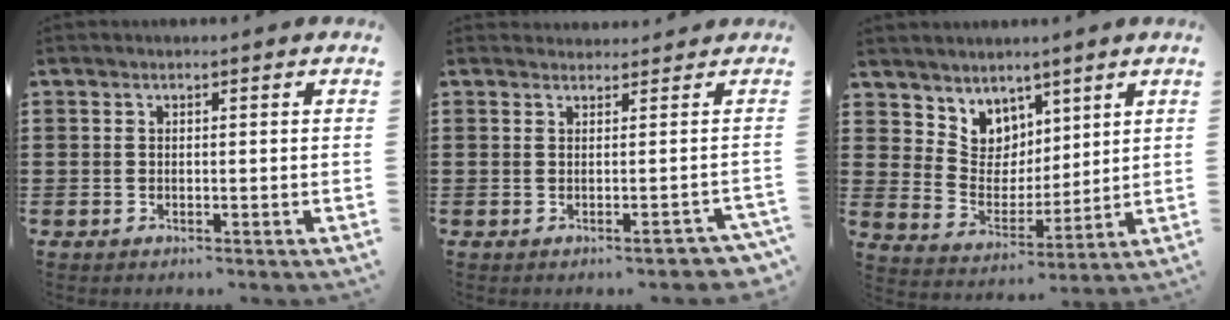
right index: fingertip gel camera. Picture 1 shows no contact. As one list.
[{"total": 1.0, "force": [0.5, 0.3, 0.8], "torque": [-0.010, -0.003, 0.011]}, {"total": 6.1, "force": [4.5, 4.1, -0.5], "torque": [-0.031, -0.025, 0.086]}]